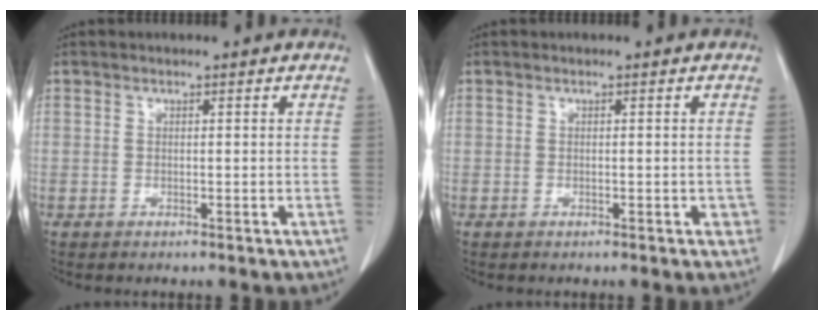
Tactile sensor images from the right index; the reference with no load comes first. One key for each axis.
{"total": 1.1, "fx": -0.3, "fy": 0.6, "fz": 0.8, "tx": -0.006, "ty": 0.002, "tz": -0.002}